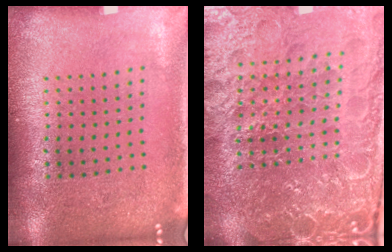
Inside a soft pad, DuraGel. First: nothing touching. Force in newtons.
{"total": 5.2, "press": 4.9, "slide": 1.6}